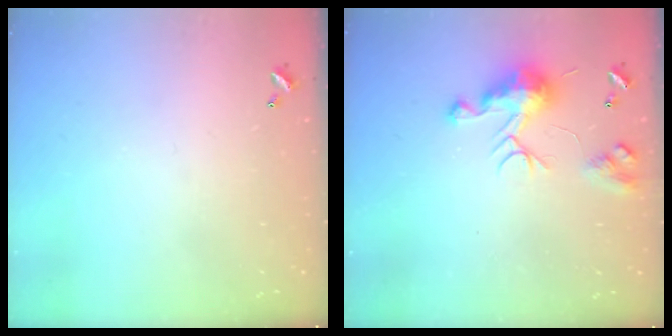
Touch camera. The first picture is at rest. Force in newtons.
{"total": 9.0, "press": 9.0, "slide": 0.5}